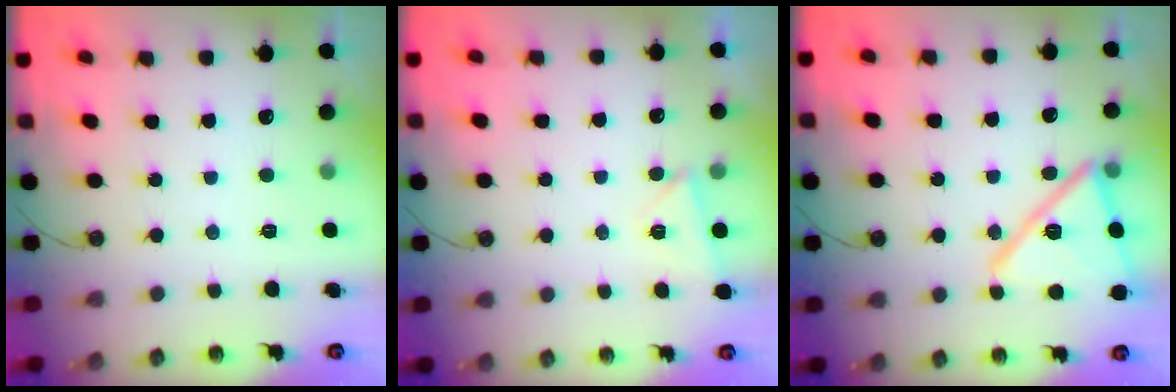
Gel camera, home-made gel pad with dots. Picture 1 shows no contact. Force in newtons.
{"total": 4.3, "press": 3.8, "slide": 2.1}
{"total": 18.6, "press": 18.6, "slide": 1.2}